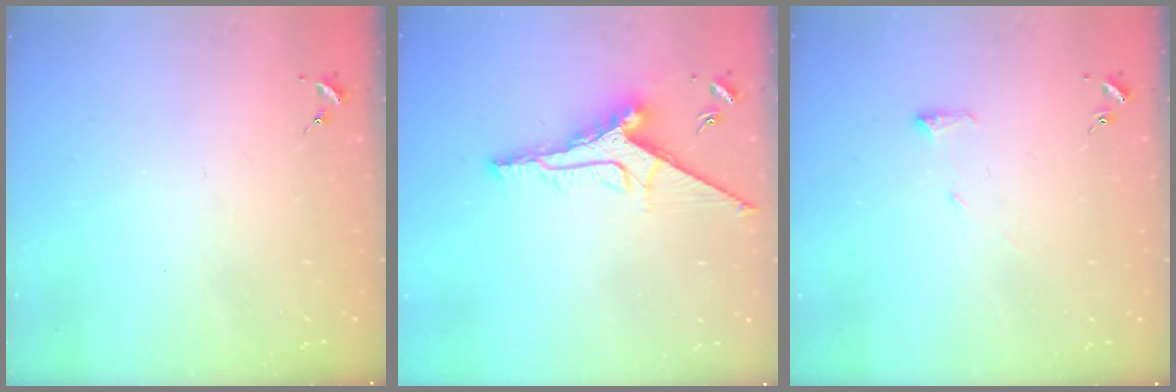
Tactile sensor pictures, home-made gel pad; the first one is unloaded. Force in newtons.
{"total": 12.7, "press": 12.7, "slide": 1.0}
{"total": 6.2, "press": 6.1, "slide": 0.9}